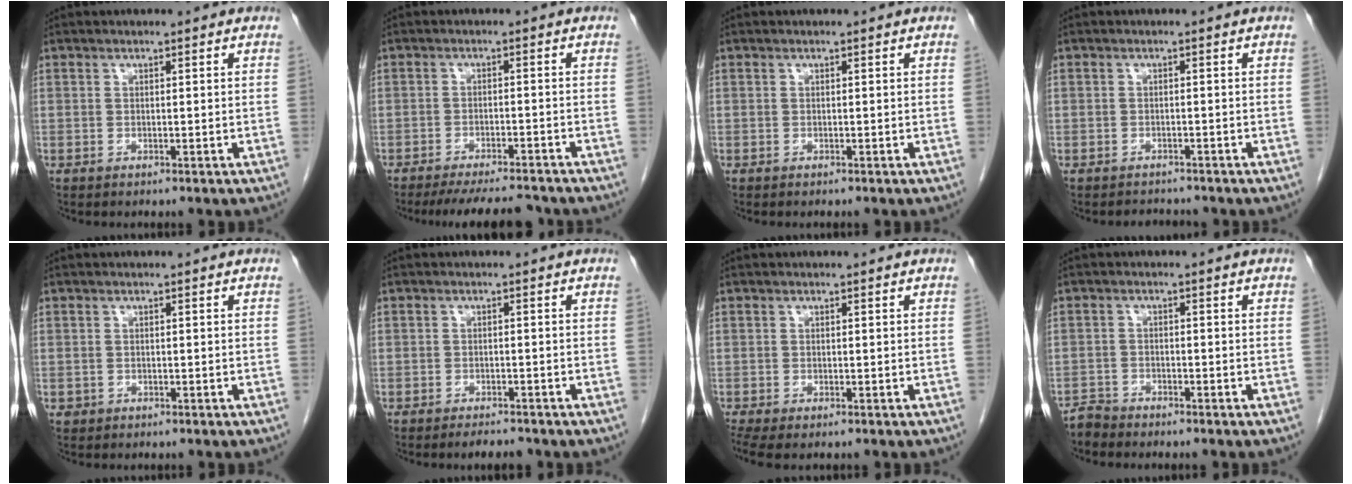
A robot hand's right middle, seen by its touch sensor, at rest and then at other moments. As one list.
[{"total": 9.9, "force": [-9.2, 1.2, 3.7], "torque": [-0.054, -0.009, -0.125]}, {"total": 0.0}, {"total": 1.9, "force": [-1.8, 0.7, -0.4], "torque": [-0.002, -0.005, -0.028]}, {"total": 0.6, "force": [-0.2, 0.5, 0.1], "torque": [-0.005, 0.003, -0.002]}, {"total": 2.2, "force": [-1.9, 0.6, 0.8], "torque": [-0.019, -0.004, -0.024]}, {"total": 4.2, "force": [-3.1, 1.3, 2.4], "torque": [-0.048, -0.014, -0.052]}, {"total": 2.2, "force": [-2.1, 0.3, -0.5], "torque": [0.011, -0.007, -0.041]}]